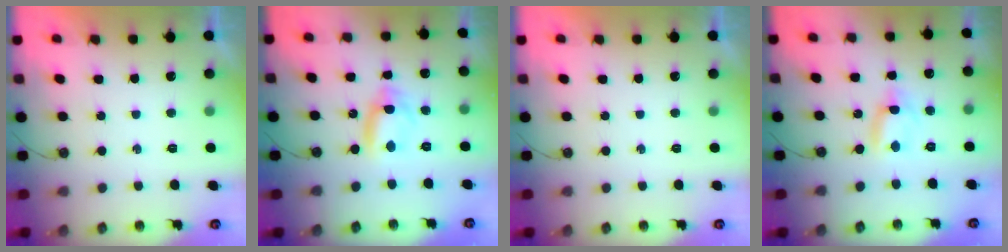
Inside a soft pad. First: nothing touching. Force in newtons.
{"total": 7.6, "press": 6.9, "slide": 3.2}
{"total": 0.0}
{"total": 2.2, "press": 2.2, "slide": 0.1}